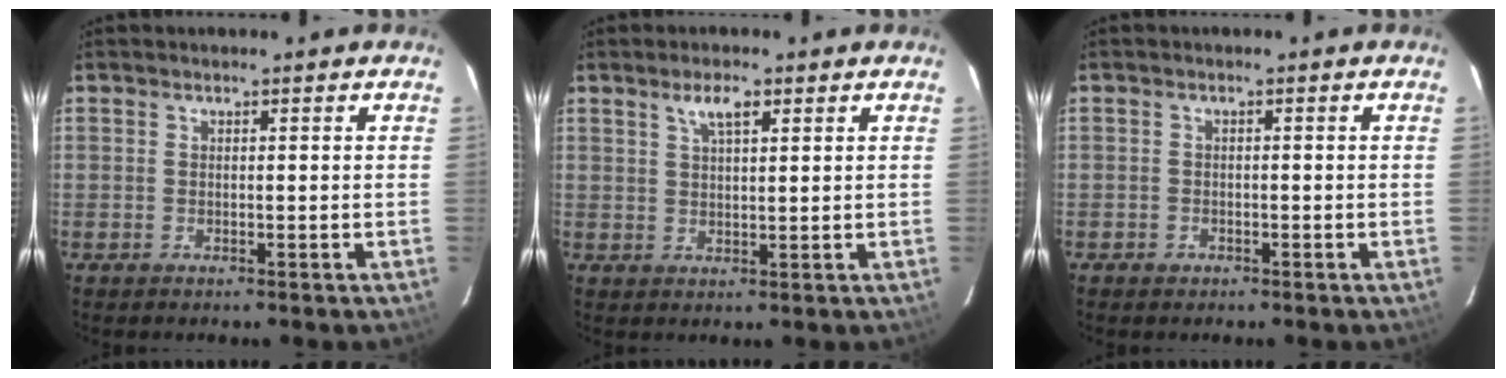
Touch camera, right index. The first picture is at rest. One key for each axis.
{"total": 3.8, "fx": 2.2, "fy": 1.2, "fz": 2.9, "tx": -0.050, "ty": 0.008, "tz": 0.040}
{"total": 1.6, "fx": -0.9, "fy": 1.2, "fz": 0.3, "tx": -0.004, "ty": 0.004, "tz": -0.013}